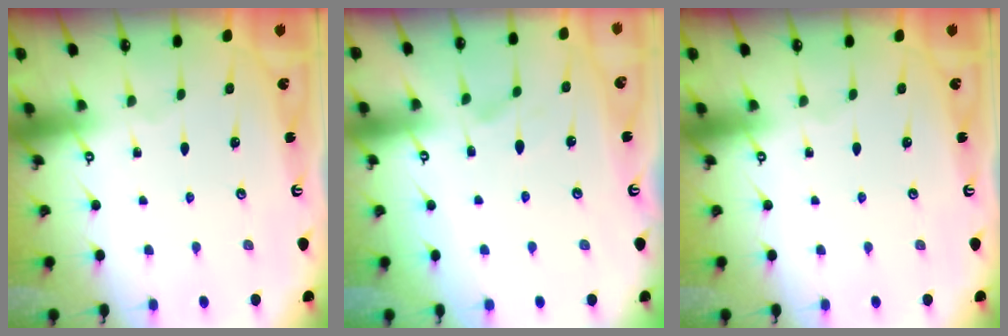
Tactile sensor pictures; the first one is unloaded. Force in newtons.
{"total": 1.8, "press": 1.4, "slide": 1.2}
{"total": 0.0}